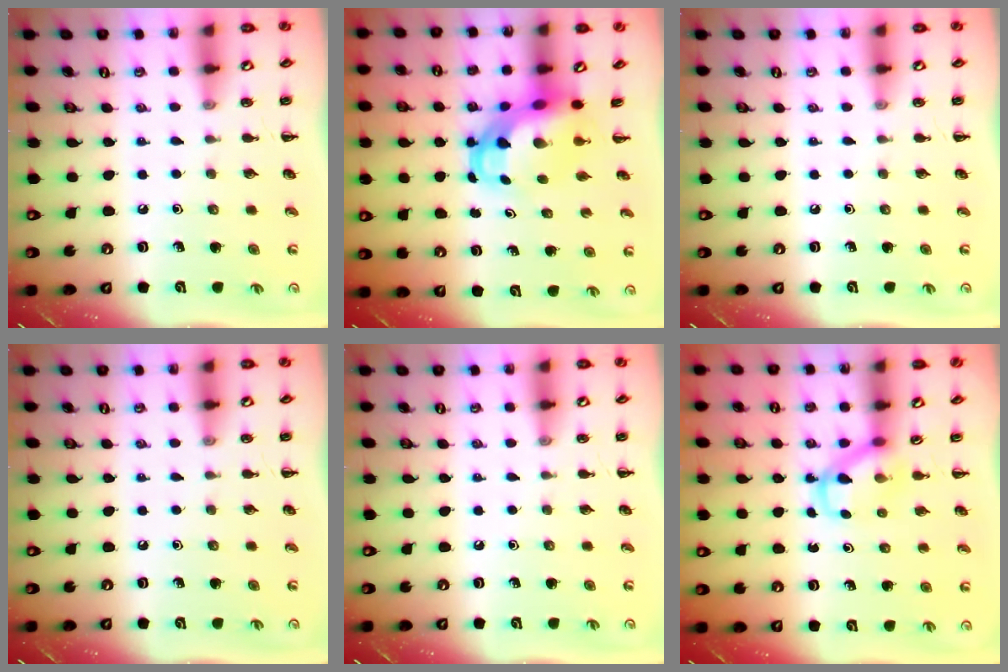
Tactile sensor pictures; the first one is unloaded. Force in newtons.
{"total": 5.9, "press": 5.7, "slide": 1.5}
{"total": 0.0}
{"total": 0.0}
{"total": 0.0}
{"total": 3.9, "press": 3.9, "slide": 0.7}